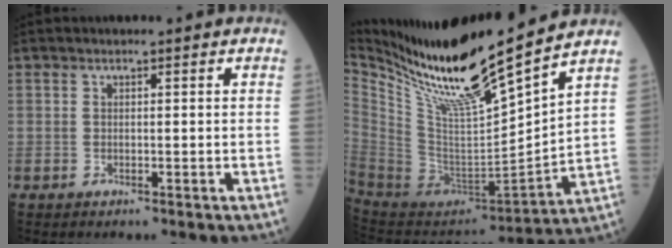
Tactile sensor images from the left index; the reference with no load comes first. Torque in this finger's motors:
{"motor_torque": [1.05, -1.09, 0.18, 0.10]}